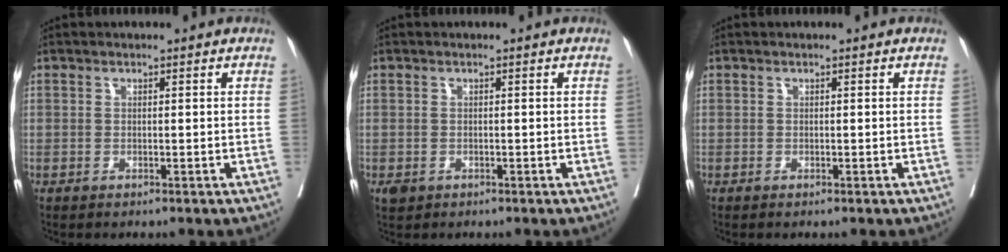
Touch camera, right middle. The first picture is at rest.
{"total": 1.4, "force": [-0.6, 1.1, 0.6], "torque": [-0.012, 0.000, -0.004]}
{"total": 0.0}